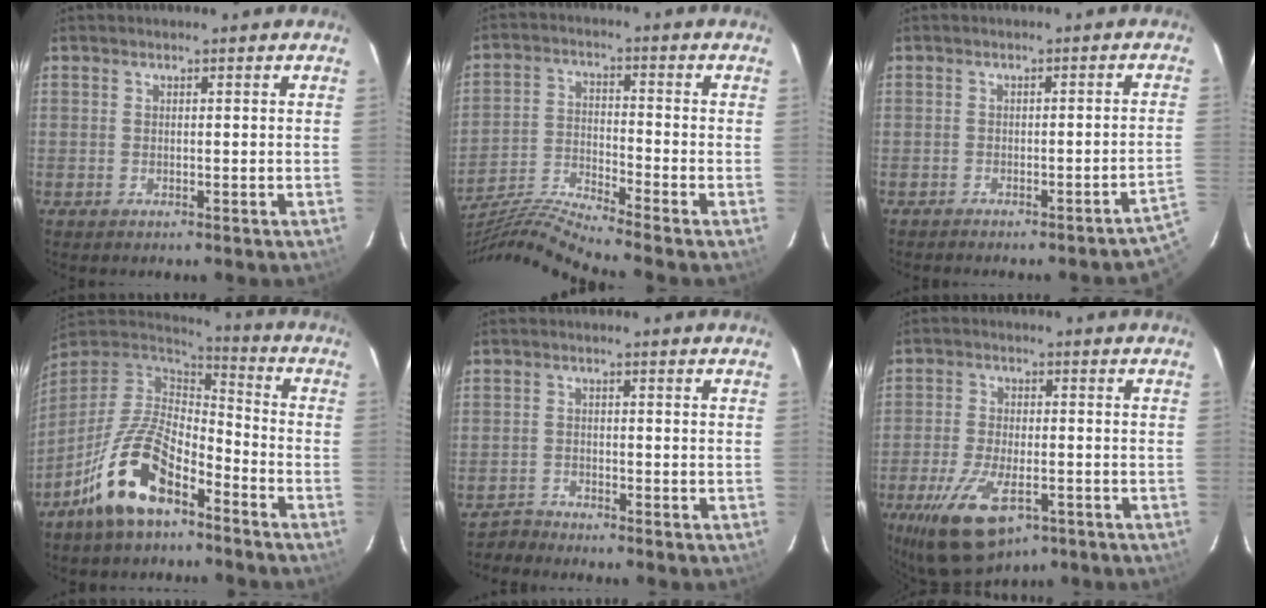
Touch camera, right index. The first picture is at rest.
{"total": 11.3, "force": [-10.2, -3.2, 3.7], "torque": [-0.083, -0.006, -0.199]}
{"total": 6.6, "force": [-5.2, 0.0, 4.0], "torque": [-0.047, -0.002, -0.058]}
{"total": 15.6, "force": [-9.5, 6.4, 10.5], "torque": [-0.215, 0.000, -0.180]}
{"total": 2.5, "force": [-2.4, 0.2, -0.7], "torque": [0.006, 0.005, -0.050]}
{"total": 13.3, "force": [-6.6, 6.0, 9.8], "torque": [-0.210, -0.029, -0.111]}